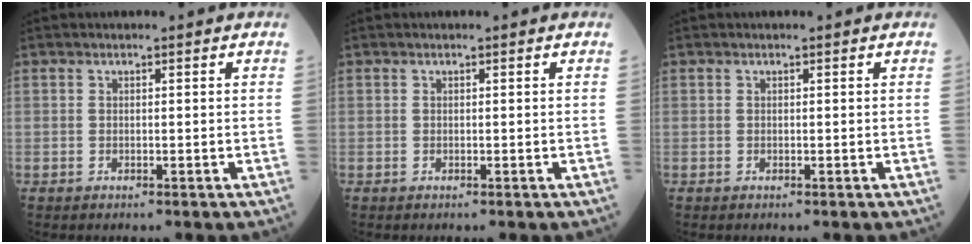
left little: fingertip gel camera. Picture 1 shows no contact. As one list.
[{"total": 0.0}, {"total": 0.0}]